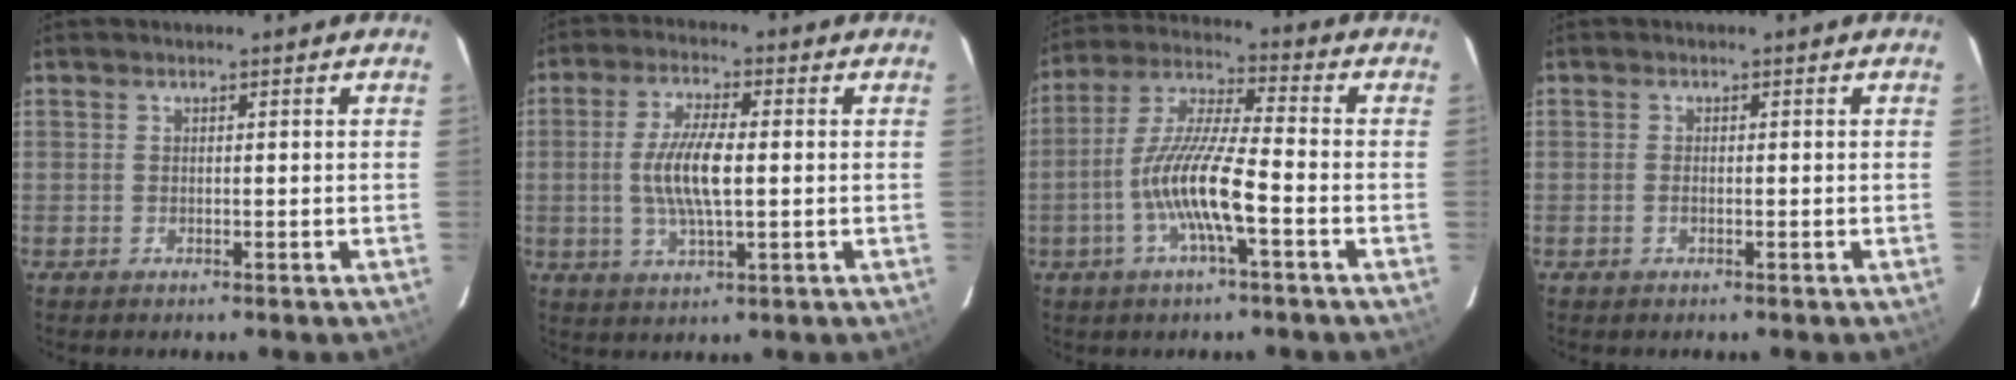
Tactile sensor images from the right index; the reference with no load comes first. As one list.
[{"total": 8.8, "force": [-0.1, 2.3, 8.5], "torque": [-0.169, 0.002, -0.002]}, {"total": 12.2, "force": [-4.1, 1.4, 11.4], "torque": [-0.234, 0.001, -0.084]}, {"total": 0.6, "force": [-0.3, 0.3, 0.5], "torque": [-0.011, 0.002, -0.006]}]